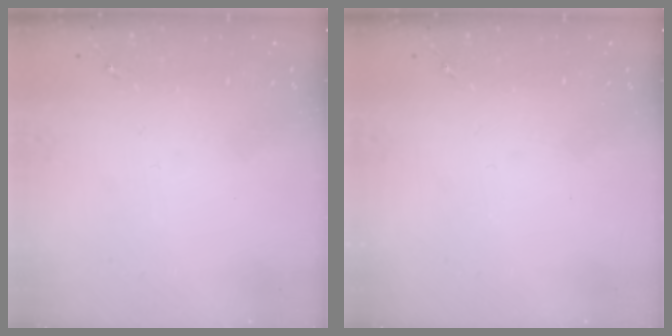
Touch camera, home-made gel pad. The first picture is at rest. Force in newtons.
{"total": 0.0}